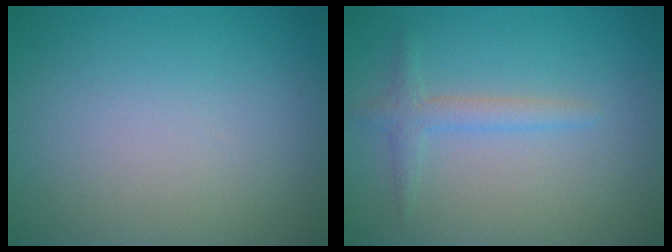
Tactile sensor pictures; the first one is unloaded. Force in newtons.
{"total": 1.8, "press": 1.8, "slide": 0.1}